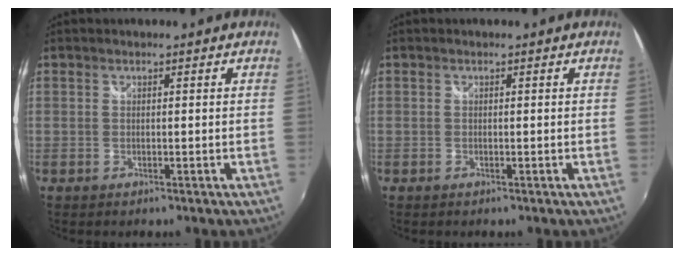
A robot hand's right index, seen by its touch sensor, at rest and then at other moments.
{"total": 0.0}